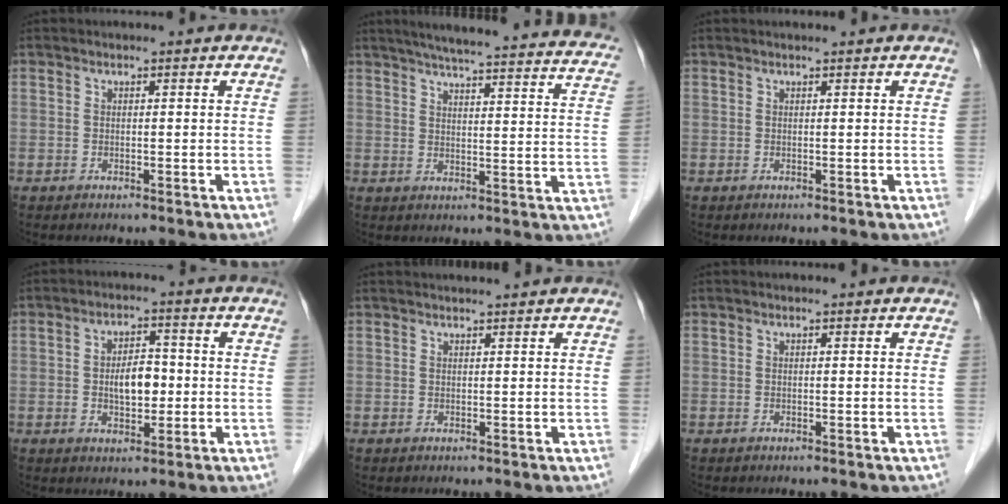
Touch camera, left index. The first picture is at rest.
{"total": 27.0, "force": [23.7, 2.9, 12.6], "torque": [-0.174, -0.022, 0.273]}
{"total": 0.9, "force": [0.8, 0.0, 0.3], "torque": [-0.004, 0.008, 0.015]}
{"total": 5.3, "force": [-0.4, 2.7, 4.6], "torque": [-0.080, 0.006, -0.005]}
{"total": 2.8, "force": [2.7, -0.4, 0.8], "torque": [-0.009, 0.017, 0.040]}
{"total": 0.0}